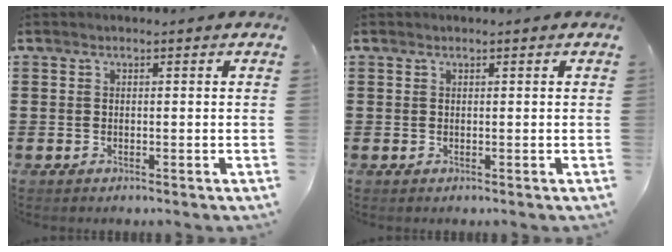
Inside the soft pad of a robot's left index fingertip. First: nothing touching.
{"total": 0.0}